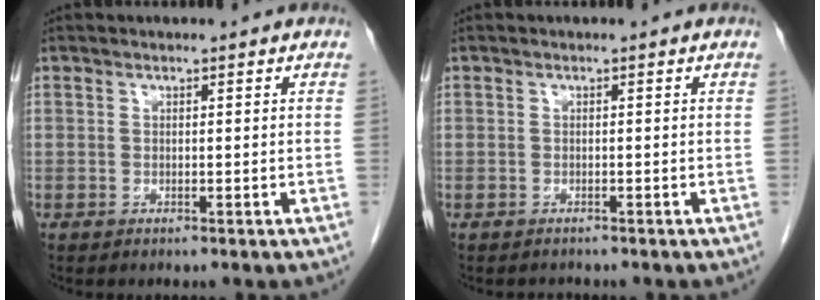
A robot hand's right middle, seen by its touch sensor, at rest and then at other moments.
{"total": 0.9, "force": [-0.8, 0.4, -0.2], "torque": [-0.007, -0.002, -0.014]}